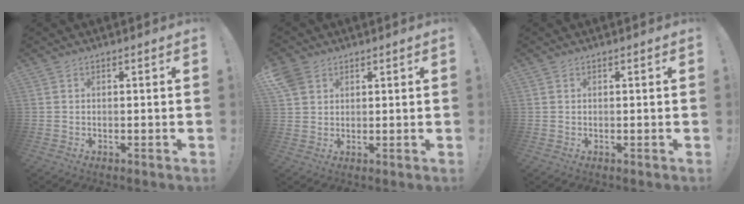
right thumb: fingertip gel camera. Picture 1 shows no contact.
{"total": 5.0, "force": [2.9, 3.6, 1.9], "torque": [-0.033, -0.007, 0.059]}
{"total": 0.0}